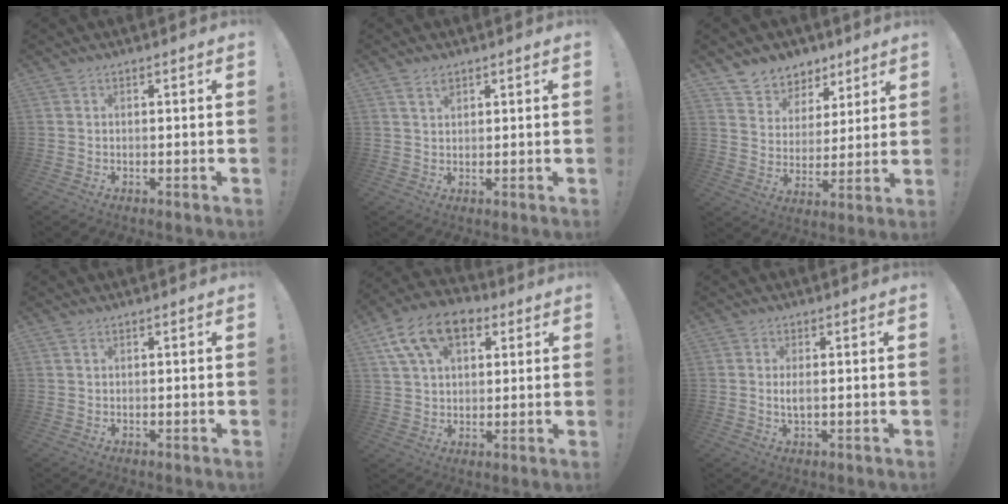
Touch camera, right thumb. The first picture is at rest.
{"total": 2.4, "force": [1.7, 1.3, 1.2], "torque": [-0.016, -0.010, 0.030]}
{"total": 8.1, "force": [5.6, 5.7, 0.7], "torque": [-0.017, -0.049, 0.113]}
{"total": 0.7, "force": [0.5, 0.4, 0.3], "torque": [-0.003, -0.001, 0.010]}
{"total": 15.6, "force": [7.3, 9.9, 9.5], "torque": [-0.166, -0.026, 0.136]}
{"total": 2.6, "force": [0.2, 0.7, 2.5], "torque": [-0.037, -0.004, 0.001]}